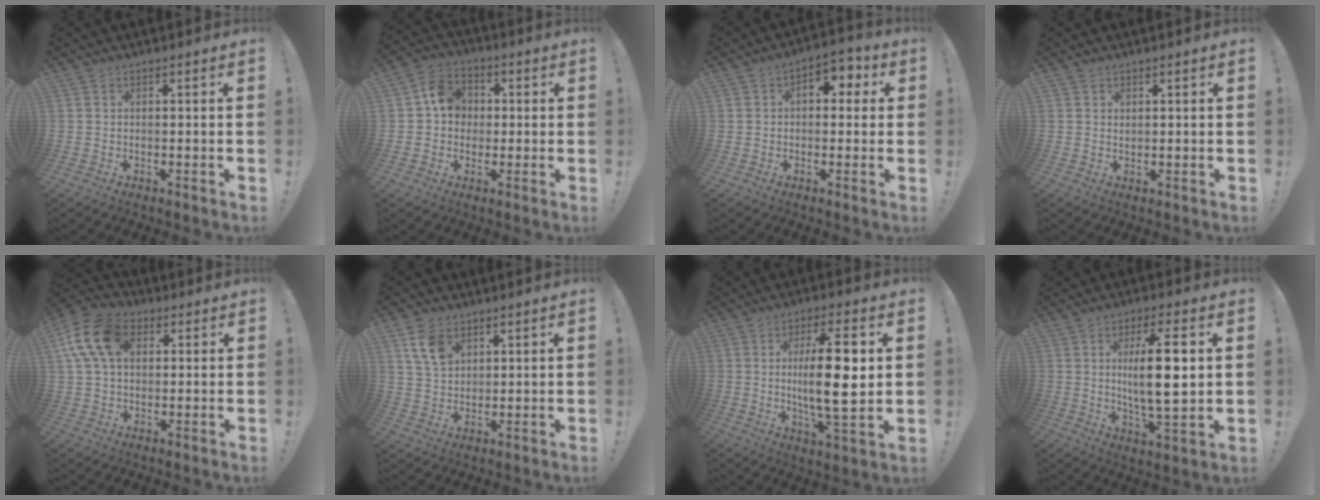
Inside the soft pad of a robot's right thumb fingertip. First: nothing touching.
{"total": 9.3, "force": [1.0, 8.1, 4.3], "torque": [-0.055, 0.014, 0.024]}
{"total": 5.8, "force": [1.2, 4.2, 3.8], "torque": [-0.043, -0.003, 0.018]}
{"total": 0.7, "force": [0.5, 0.5, 0.1], "torque": [-0.002, -0.001, 0.011]}
{"total": 15.2, "force": [4.5, 10.2, 10.2], "torque": [-0.192, -0.001, 0.087]}
{"total": 9.0, "force": [4.7, 6.3, 4.4], "torque": [-0.071, -0.012, 0.093]}
{"total": 16.3, "force": [1.3, 3.7, 15.8], "torque": [-0.279, -0.011, 0.004]}
{"total": 14.1, "force": [1.9, 3.2, 13.6], "torque": [-0.238, -0.012, 0.018]}